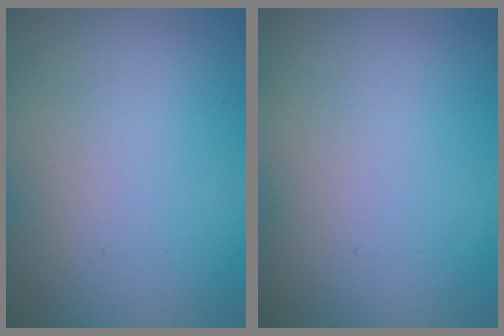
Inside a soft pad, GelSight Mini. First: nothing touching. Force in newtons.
{"total": 0.0}